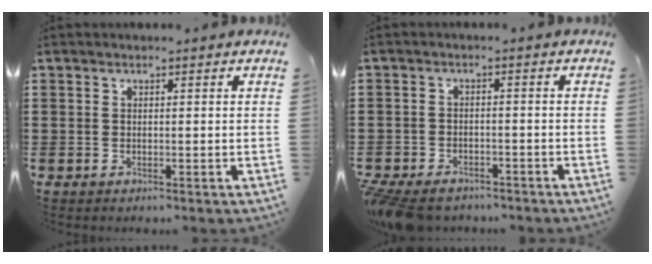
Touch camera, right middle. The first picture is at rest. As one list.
[{"total": 3.7, "force": [-3.4, 1.3, 0.8], "torque": [-0.030, 0.000, -0.074]}]